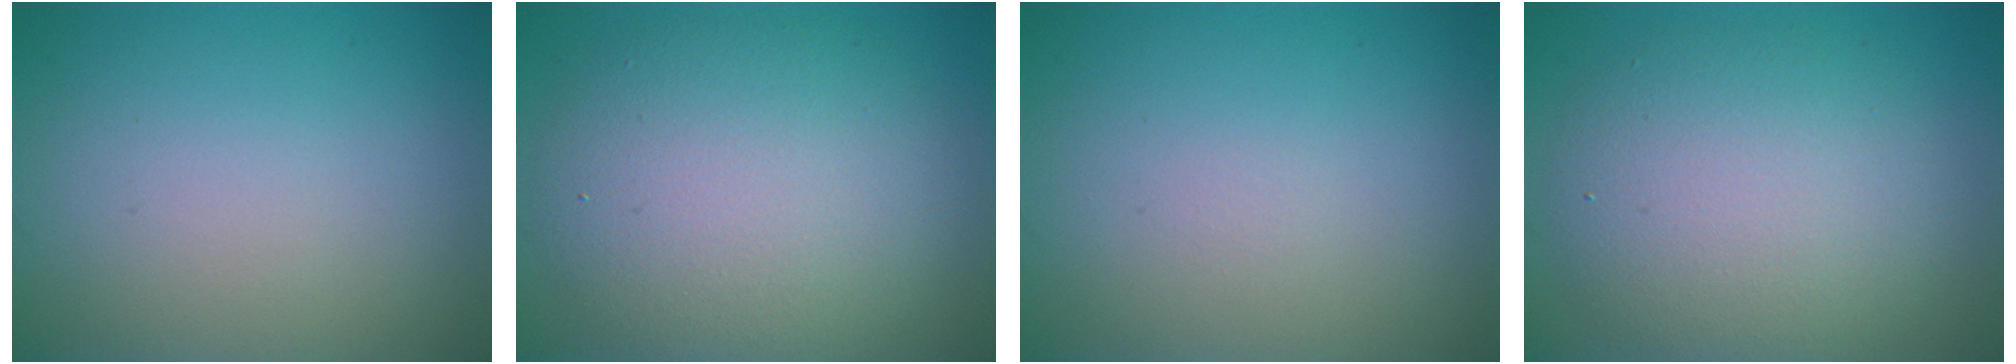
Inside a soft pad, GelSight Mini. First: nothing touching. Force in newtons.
{"total": 8.9, "press": 8.8, "slide": 0.7}
{"total": 0.0}
{"total": 6.6, "press": 6.6, "slide": 0.7}